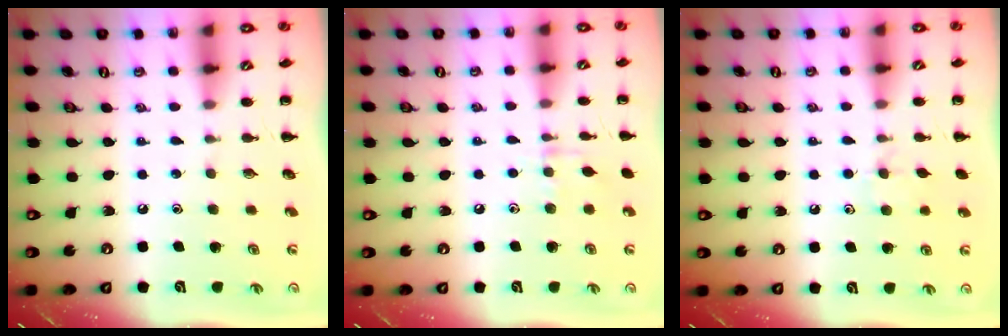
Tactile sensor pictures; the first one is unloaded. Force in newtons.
{"total": 6.0, "press": 5.8, "slide": 1.8}
{"total": 5.5, "press": 5.1, "slide": 1.9}